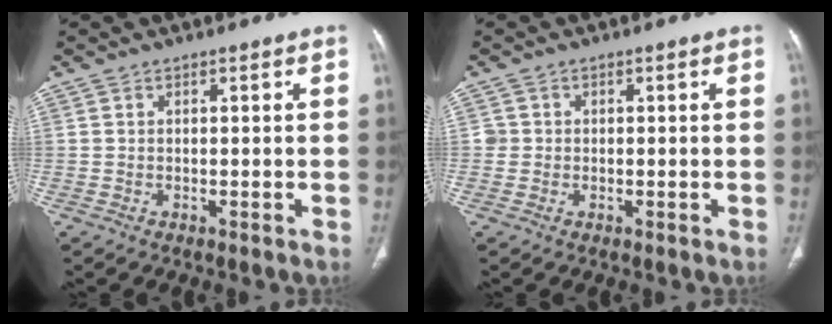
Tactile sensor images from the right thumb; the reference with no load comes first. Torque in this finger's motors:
{"motor_torque": [-0.20, 0.12, 0.37, 0.21, -0.01]}